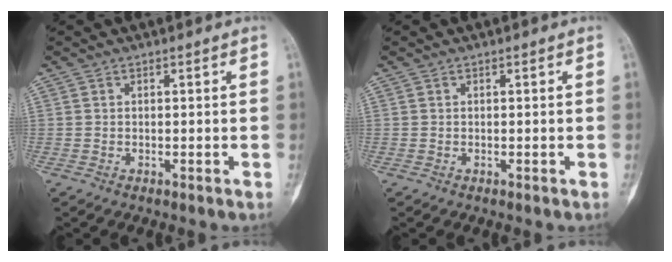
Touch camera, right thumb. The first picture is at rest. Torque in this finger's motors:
{"motor_torque": [0.00, 0.00, 0.03, -0.02, 0.00]}